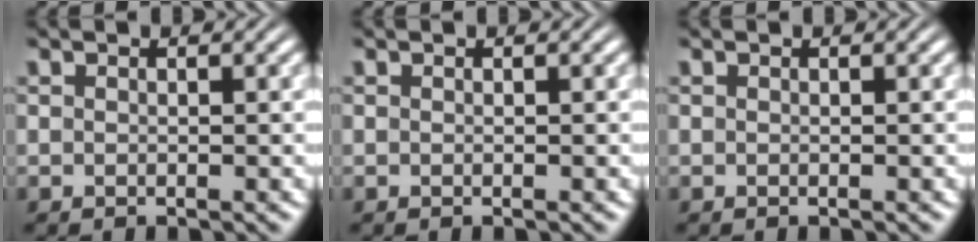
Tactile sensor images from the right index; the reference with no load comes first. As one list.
[{"total": 0.0}, {"total": 0.0}]